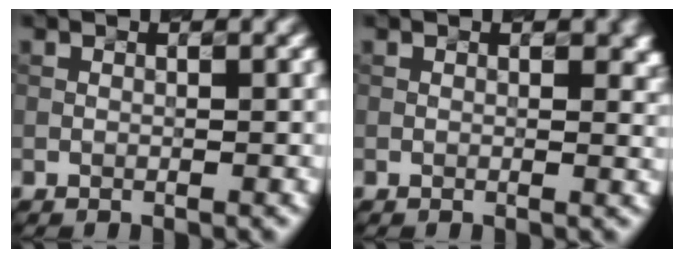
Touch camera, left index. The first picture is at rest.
{"total": 2.2, "force": [0.9, 1.1, 1.8], "torque": [-0.014, 0.004, 0.013]}